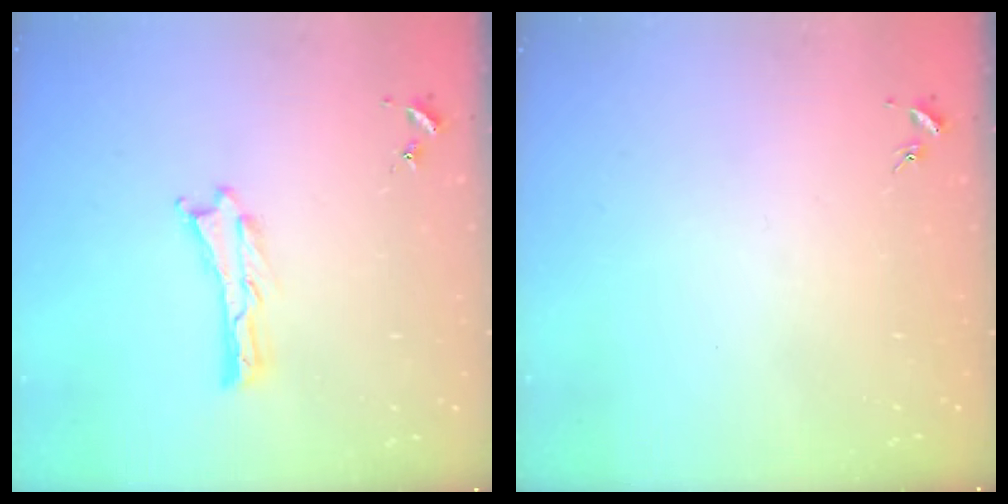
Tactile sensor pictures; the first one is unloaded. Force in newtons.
{"total": 0.0}